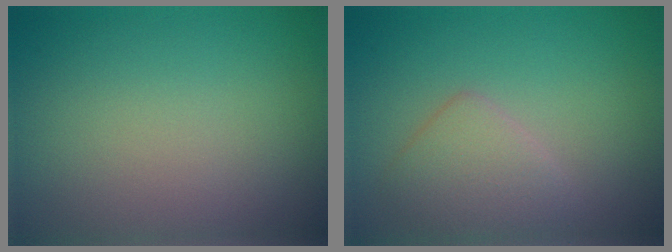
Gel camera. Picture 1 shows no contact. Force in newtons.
{"total": 2.7, "press": 2.7, "slide": 0.2}